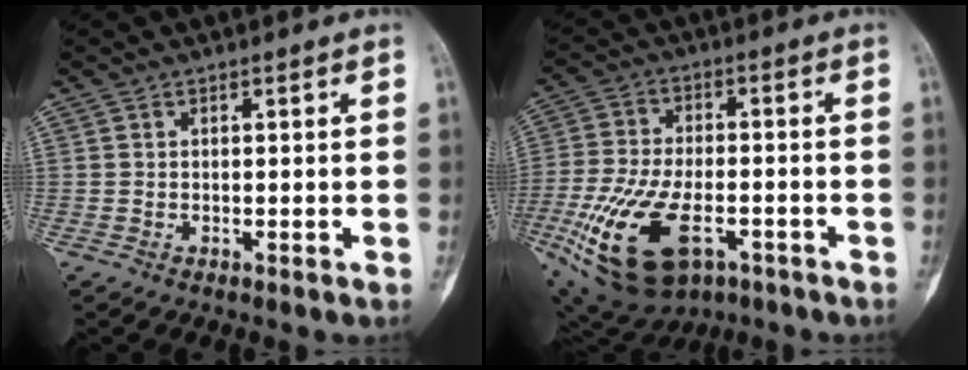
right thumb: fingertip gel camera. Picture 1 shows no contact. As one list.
[{"total": 19.8, "force": [-7.8, 10.4, 15.0], "torque": [-0.308, 0.007, -0.121]}]